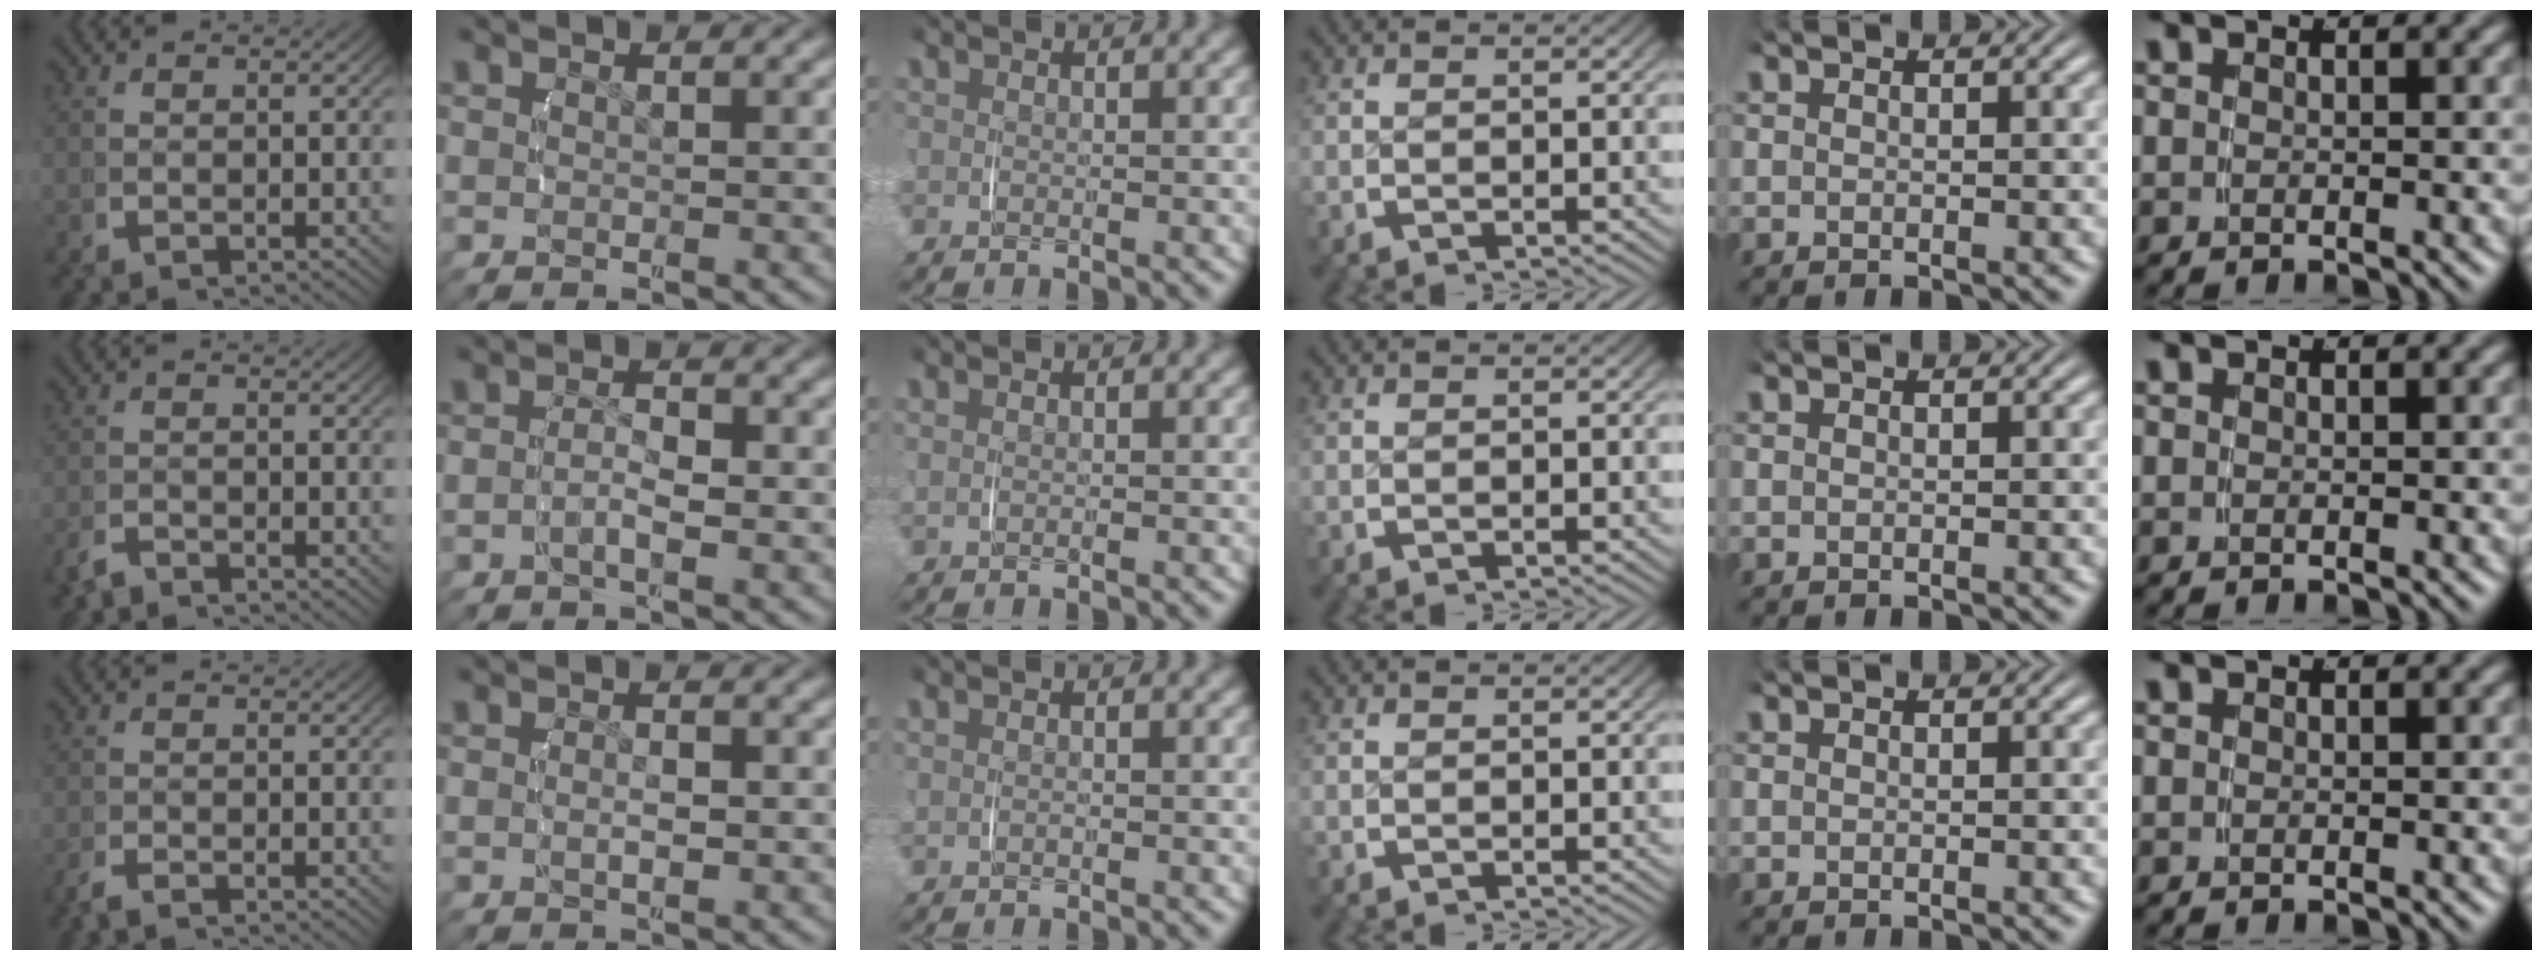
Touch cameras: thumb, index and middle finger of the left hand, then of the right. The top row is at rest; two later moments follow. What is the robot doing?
{"motion": "lift_and_place", "object": "toothpaste"}